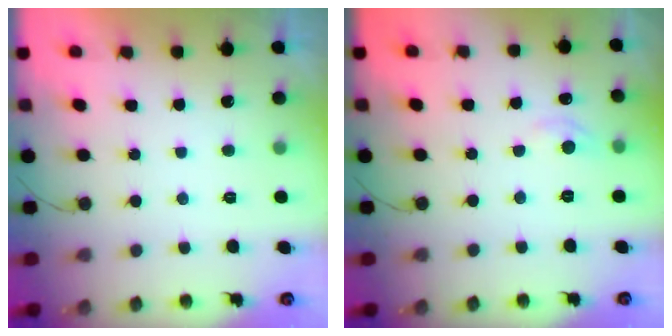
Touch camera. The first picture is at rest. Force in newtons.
{"total": 3.3, "press": 3.3, "slide": 0.4}